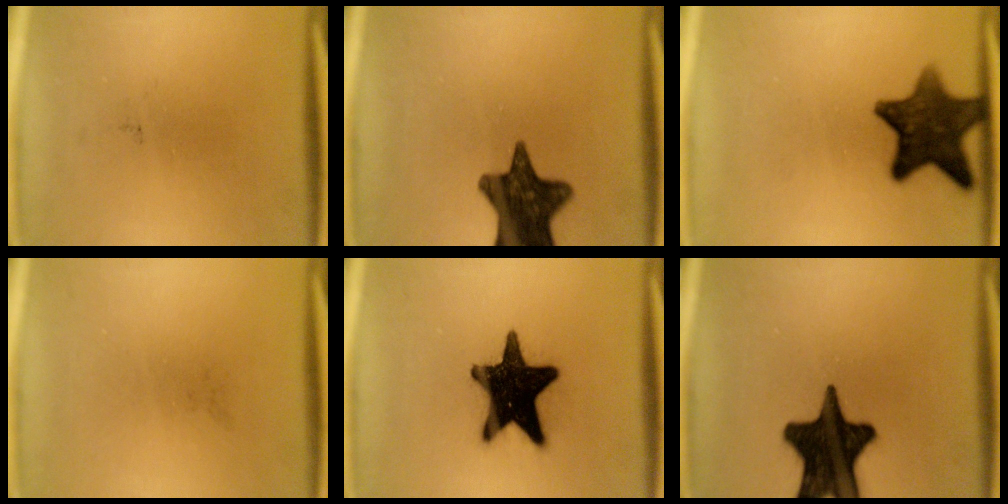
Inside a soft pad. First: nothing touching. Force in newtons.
{"total": 13.7}
{"total": 12.0}
{"total": 0.0}
{"total": 19.3}
{"total": 18.9}